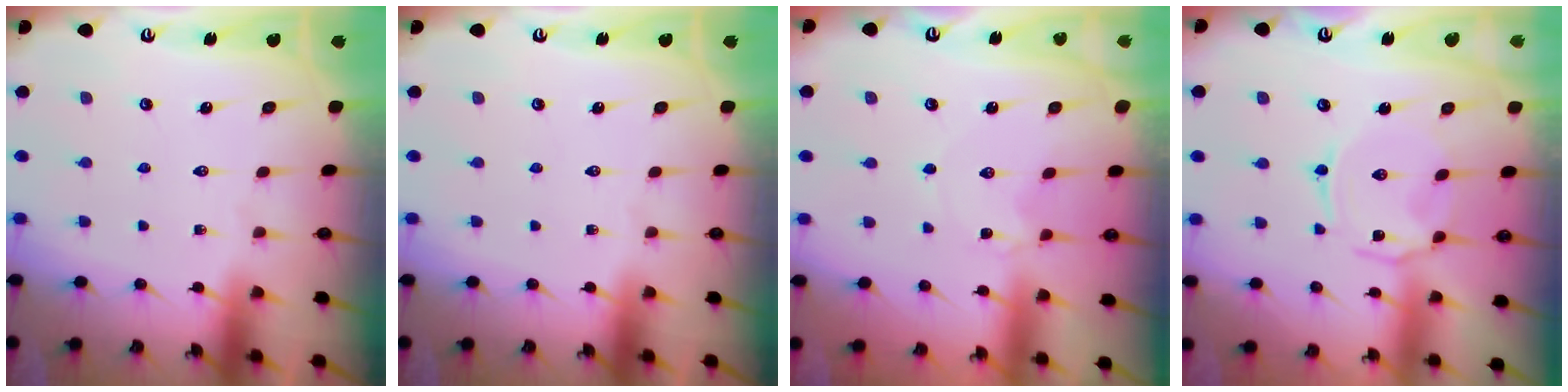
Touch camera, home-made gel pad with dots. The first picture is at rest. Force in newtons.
{"total": 0.0}
{"total": 1.8, "press": 1.8, "slide": 0.3}
{"total": 2.9, "press": 2.9, "slide": 0.5}